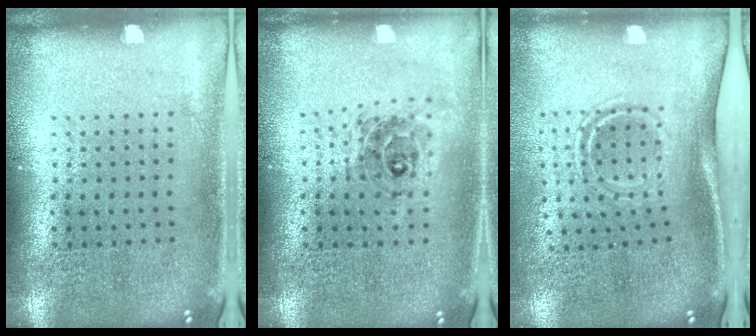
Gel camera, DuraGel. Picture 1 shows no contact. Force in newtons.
{"total": 0.8, "press": 0.8, "slide": 0.0}
{"total": 1.8, "press": 1.1, "slide": 1.5}